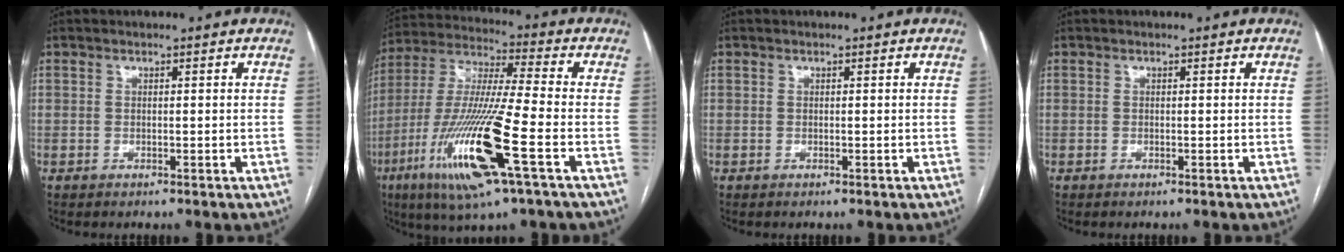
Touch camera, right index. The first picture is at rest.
{"total": 19.2, "force": [-7.5, 0.9, 17.7], "torque": [-0.384, -0.030, -0.141]}
{"total": 0.0}
{"total": 0.0}